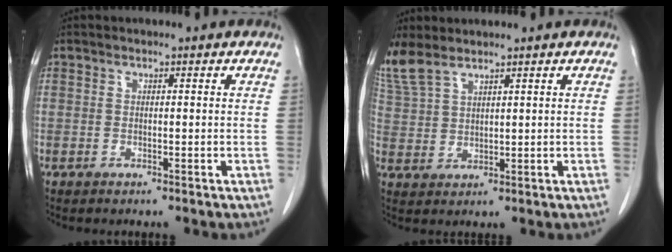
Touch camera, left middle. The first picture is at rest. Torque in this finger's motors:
{"motor_torque": [0.94, -1.20, 0.65, 0.21]}